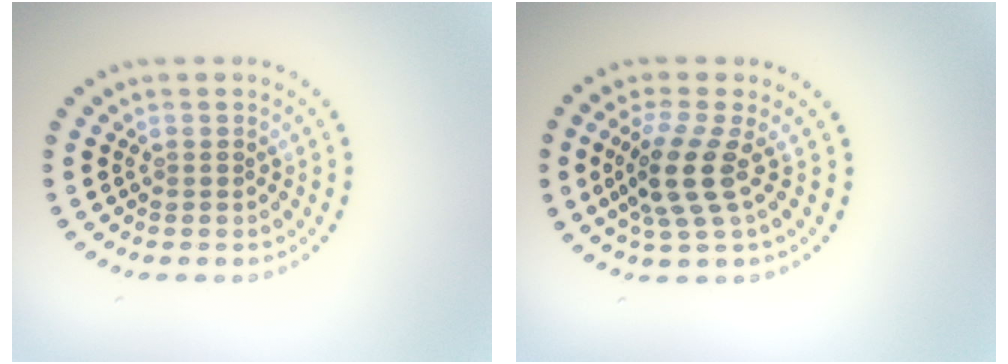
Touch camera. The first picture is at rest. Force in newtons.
{"total": 3.9, "press": 3.0, "slide": 2.5}